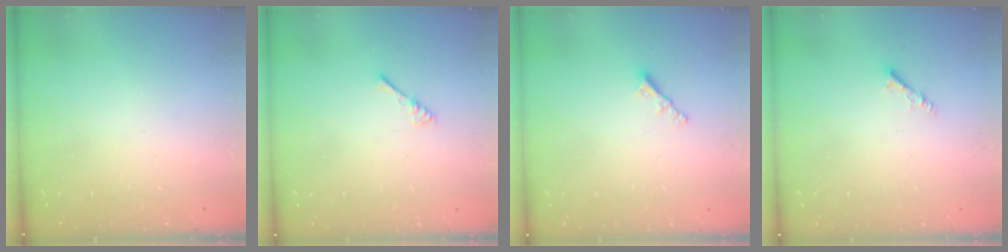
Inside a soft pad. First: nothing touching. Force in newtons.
{"total": 1.8, "press": 1.7, "slide": 0.4}
{"total": 2.3, "press": 2.3, "slide": 0.1}
{"total": 3.0, "press": 2.9, "slide": 0.6}